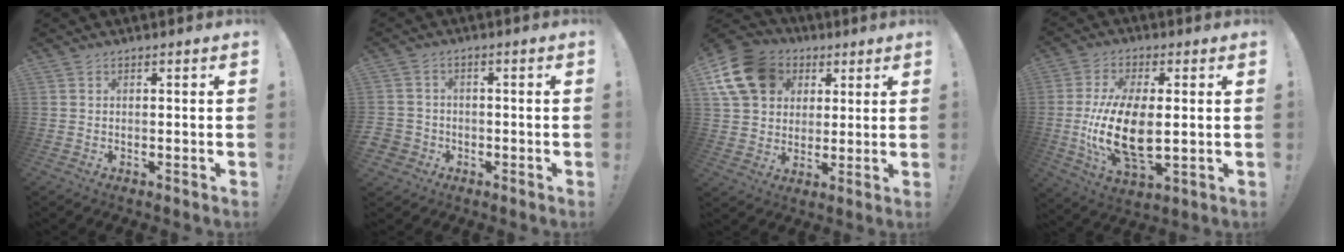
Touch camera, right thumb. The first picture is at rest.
{"total": 4.1, "force": [-1.7, 3.5, 1.3], "torque": [-0.040, 0.010, -0.031]}
{"total": 16.1, "force": [6.3, 12.7, 7.7], "torque": [-0.132, -0.016, 0.125]}
{"total": 17.2, "force": [-0.7, 8.3, 15.0], "torque": [-0.295, -0.017, -0.010]}